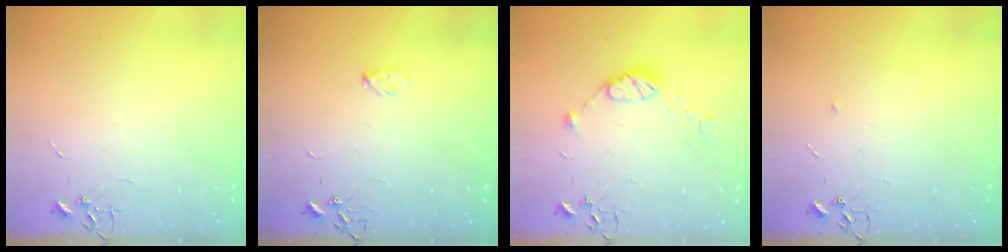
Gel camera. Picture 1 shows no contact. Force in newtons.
{"total": 3.9, "press": 3.8, "slide": 0.5}
{"total": 9.7, "press": 9.7, "slide": 0.7}
{"total": 3.8, "press": 3.7, "slide": 1.0}